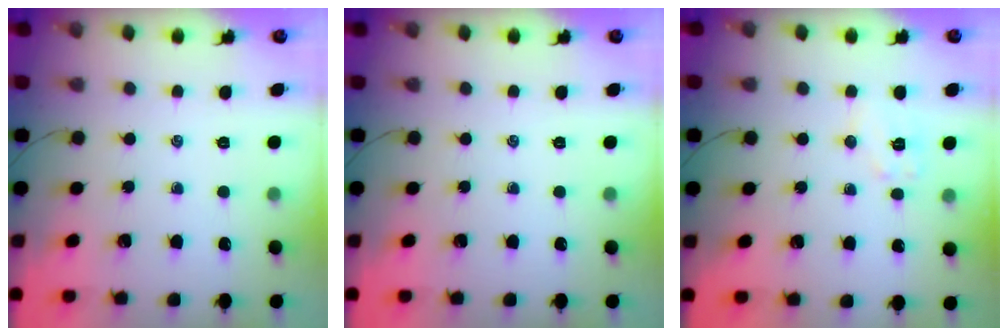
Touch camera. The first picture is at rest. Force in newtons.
{"total": 0.0}
{"total": 6.1, "press": 6.0, "slide": 0.8}